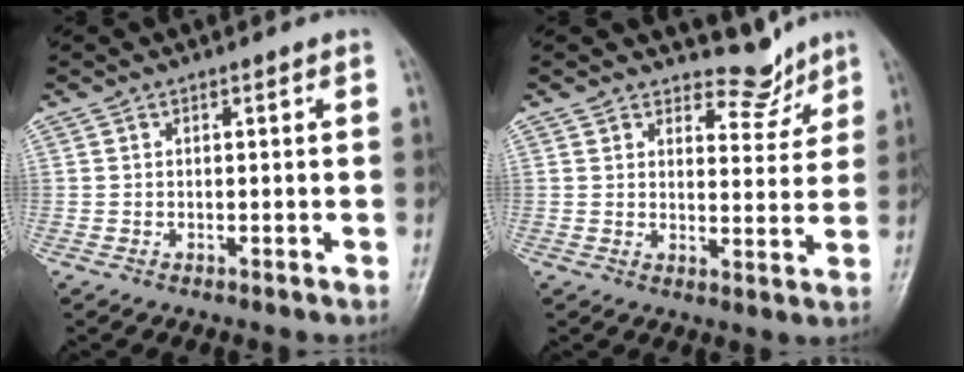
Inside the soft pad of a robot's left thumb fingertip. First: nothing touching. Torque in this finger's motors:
{"motor_torque": [-0.11, -0.03, -0.29, -0.23, 0.03]}